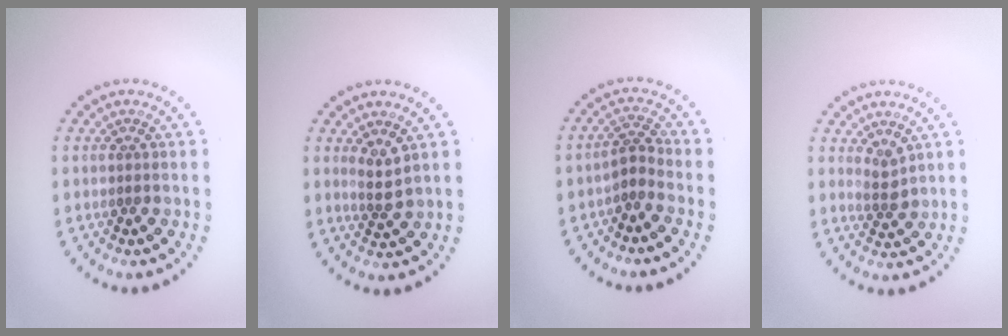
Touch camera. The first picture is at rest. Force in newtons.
{"total": 1.9, "press": 1.4, "slide": 1.2}
{"total": 1.9, "press": 1.2, "slide": 1.5}
{"total": 1.6, "press": 1.2, "slide": 1.1}